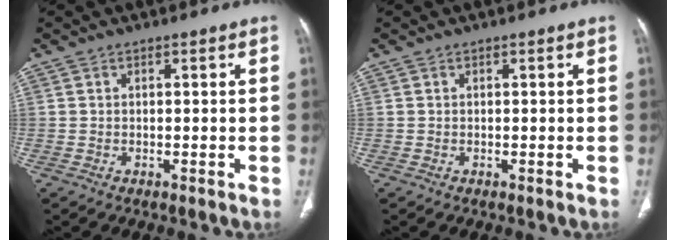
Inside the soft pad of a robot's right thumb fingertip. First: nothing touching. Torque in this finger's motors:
{"motor_torque": [0.00, 0.00, 0.01, -0.01, 0.03]}